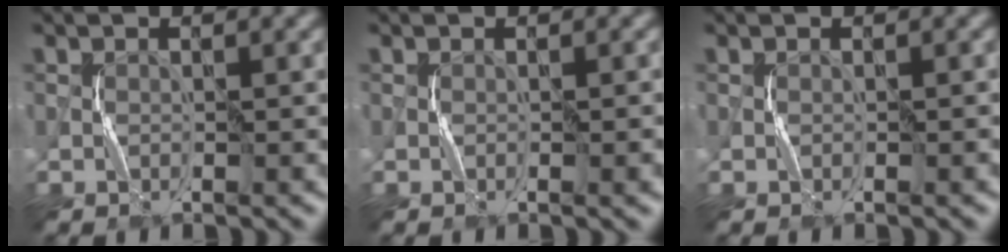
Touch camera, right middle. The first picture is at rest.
{"total": 0.8, "force": [-0.2, 0.1, 0.7], "torque": [-0.009, 0.000, -0.003]}
{"total": 0.0}